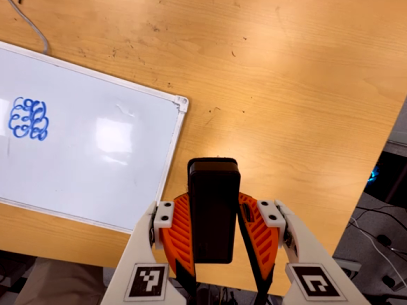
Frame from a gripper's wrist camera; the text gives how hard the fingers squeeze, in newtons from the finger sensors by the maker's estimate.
{"total": 6.3, "left": 4.8, "right": 7.7}